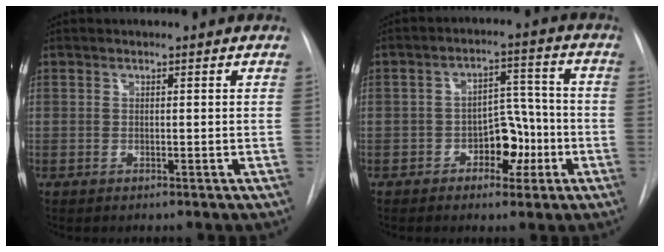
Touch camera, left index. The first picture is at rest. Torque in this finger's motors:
{"motor_torque": [0.25, 0.26, 0.11, 0.04]}